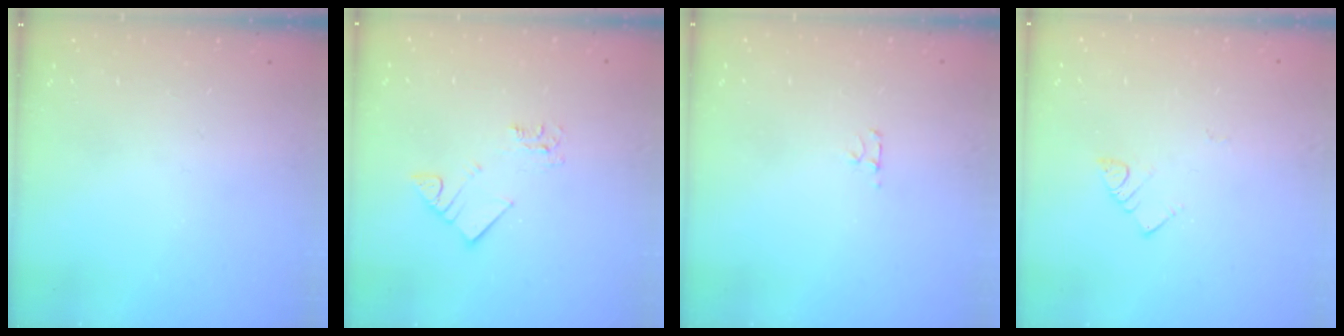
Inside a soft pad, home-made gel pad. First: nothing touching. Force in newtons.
{"total": 3.4, "press": 3.4, "slide": 0.2}
{"total": 2.7, "press": 2.7, "slide": 0.3}
{"total": 3.0, "press": 3.0, "slide": 0.2}